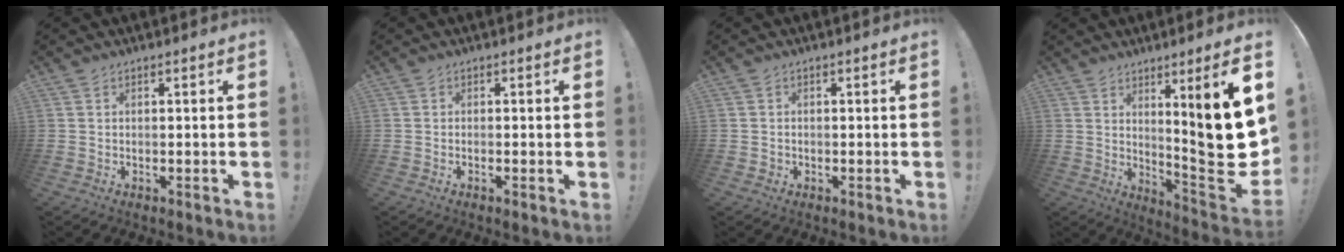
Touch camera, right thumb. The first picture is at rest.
{"total": 0.7, "force": [-0.2, -0.2, 0.7], "torque": [-0.012, -0.002, -0.003]}
{"total": 1.6, "force": [-0.5, 1.5, 0.5], "torque": [0.001, -0.003, -0.011]}
{"total": 17.1, "force": [4.9, 1.7, 16.3], "torque": [-0.215, -0.054, 0.073]}